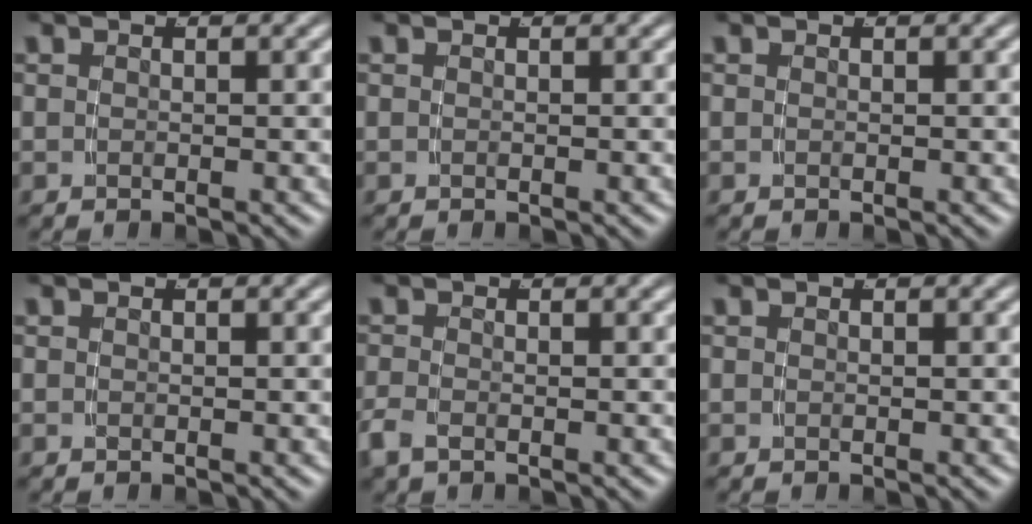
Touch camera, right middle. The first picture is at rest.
{"total": 0.0}
{"total": 0.0}
{"total": 0.0}
{"total": 1.5, "force": [-1.1, 0.5, 0.8], "torque": [-0.024, -0.009, -0.015]}
{"total": 0.0}